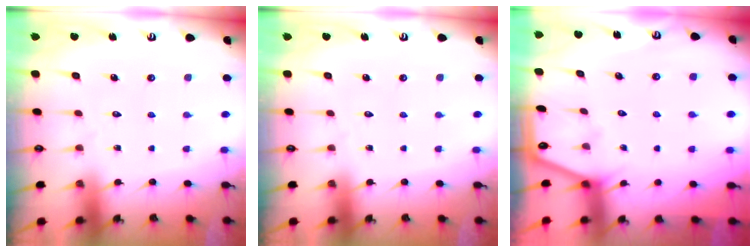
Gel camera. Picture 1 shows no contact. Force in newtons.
{"total": 0.0}
{"total": 2.4, "press": 2.4, "slide": 0.4}